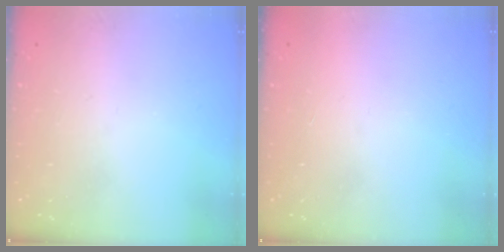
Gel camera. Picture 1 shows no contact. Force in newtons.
{"total": 1.5, "press": 1.5, "slide": 0.1}